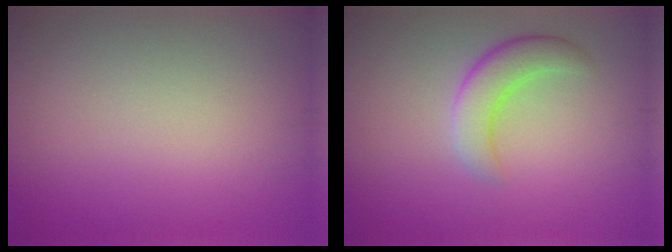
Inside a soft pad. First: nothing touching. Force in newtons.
{"total": 3.2, "press": 3.2, "slide": 0.2}